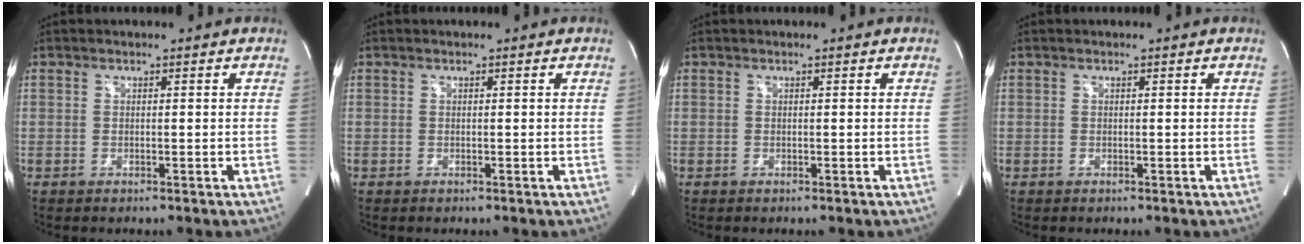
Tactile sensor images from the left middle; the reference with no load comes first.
{"total": 0.0}
{"total": 0.0}
{"total": 0.0}